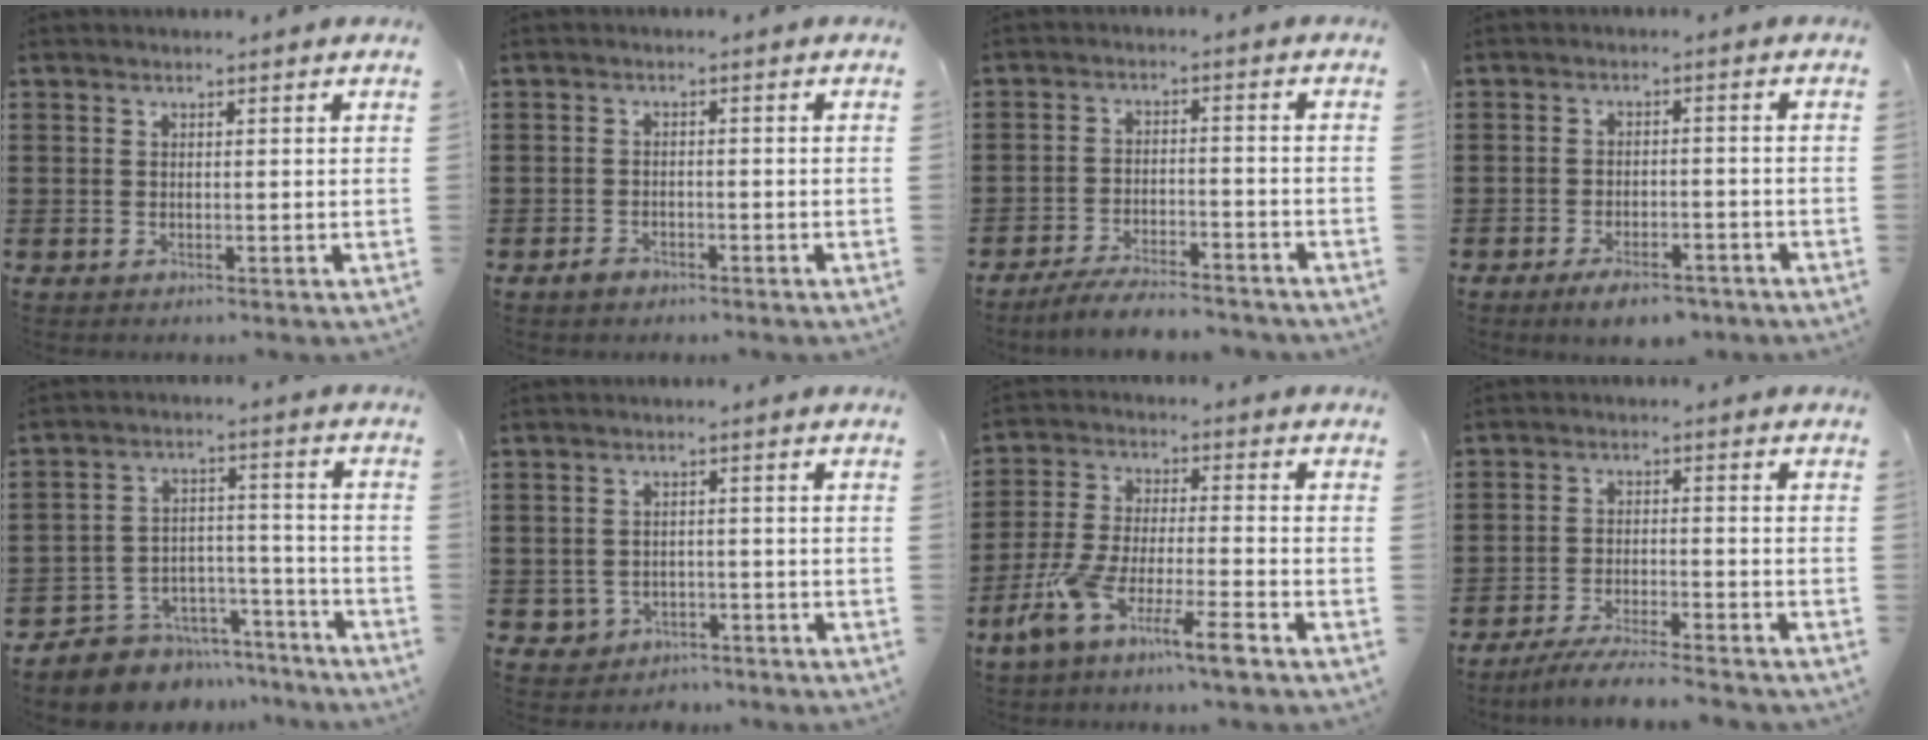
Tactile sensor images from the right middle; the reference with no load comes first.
{"total": 1.5, "force": [-1.2, 0.7, 0.6], "torque": [-0.014, 0.001, -0.025]}
{"total": 5.3, "force": [-4.9, 0.5, 1.8], "torque": [-0.035, 0.000, -0.097]}
{"total": 4.5, "force": [-3.8, 1.1, 2.1], "torque": [-0.040, 0.003, -0.073]}
{"total": 6.6, "force": [-5.9, 2.8, 0.1], "torque": [-0.001, 0.028, -0.117]}
{"total": 2.3, "force": [-1.7, 1.5, 0.3], "torque": [-0.013, 0.001, -0.039]}
{"total": 9.3, "force": [-6.9, 0.7, 6.2], "torque": [-0.147, -0.009, -0.141]}
{"total": 4.9, "force": [-4.6, 0.0, 1.7], "torque": [-0.035, -0.006, -0.091]}